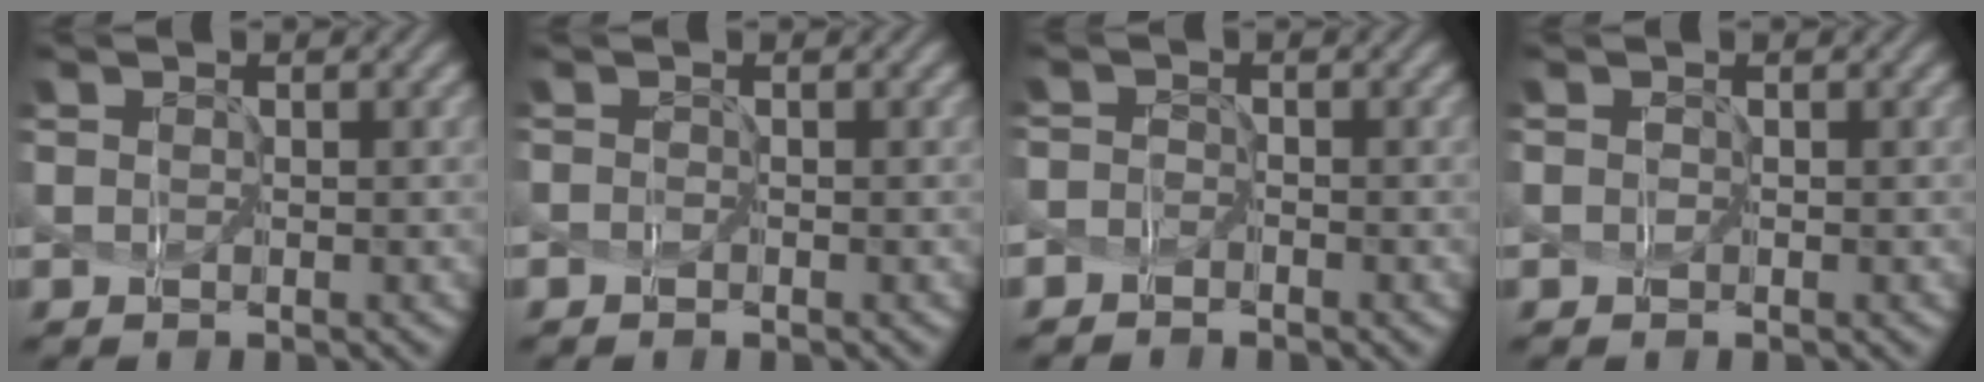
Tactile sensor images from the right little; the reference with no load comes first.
{"total": 0.6, "force": [-0.5, -0.2, -0.2], "torque": [0.002, -0.001, 0.000]}
{"total": 1.4, "force": [-1.4, 0.1, -0.3], "torque": [-0.004, -0.001, -0.022]}
{"total": 0.0}